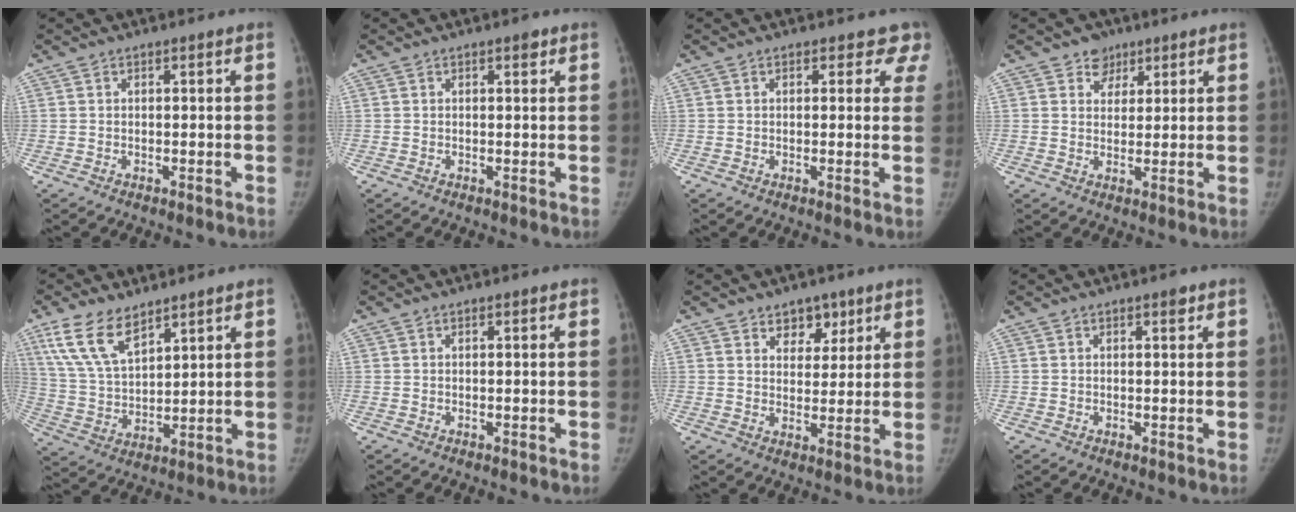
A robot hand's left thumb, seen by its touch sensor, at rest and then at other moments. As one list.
[{"total": 1.1, "force": [0.7, 0.5, 0.7], "torque": [-0.003, -0.001, 0.007]}, {"total": 4.1, "force": [3.3, 2.2, 0.9], "torque": [0.032, -0.011, 0.017]}, {"total": 3.8, "force": [2.3, 3.0, 0.4], "torque": [0.022, -0.011, 0.032]}, {"total": 11.4, "force": [7.4, 5.2, 6.9], "torque": [-0.119, -0.029, 0.157]}, {"total": 0.0}, {"total": 5.7, "force": [3.6, 3.8, 2.1], "torque": [0.008, -0.022, 0.057]}, {"total": 1.1, "force": [0.7, 0.4, 0.7], "torque": [-0.005, -0.002, 0.009]}]